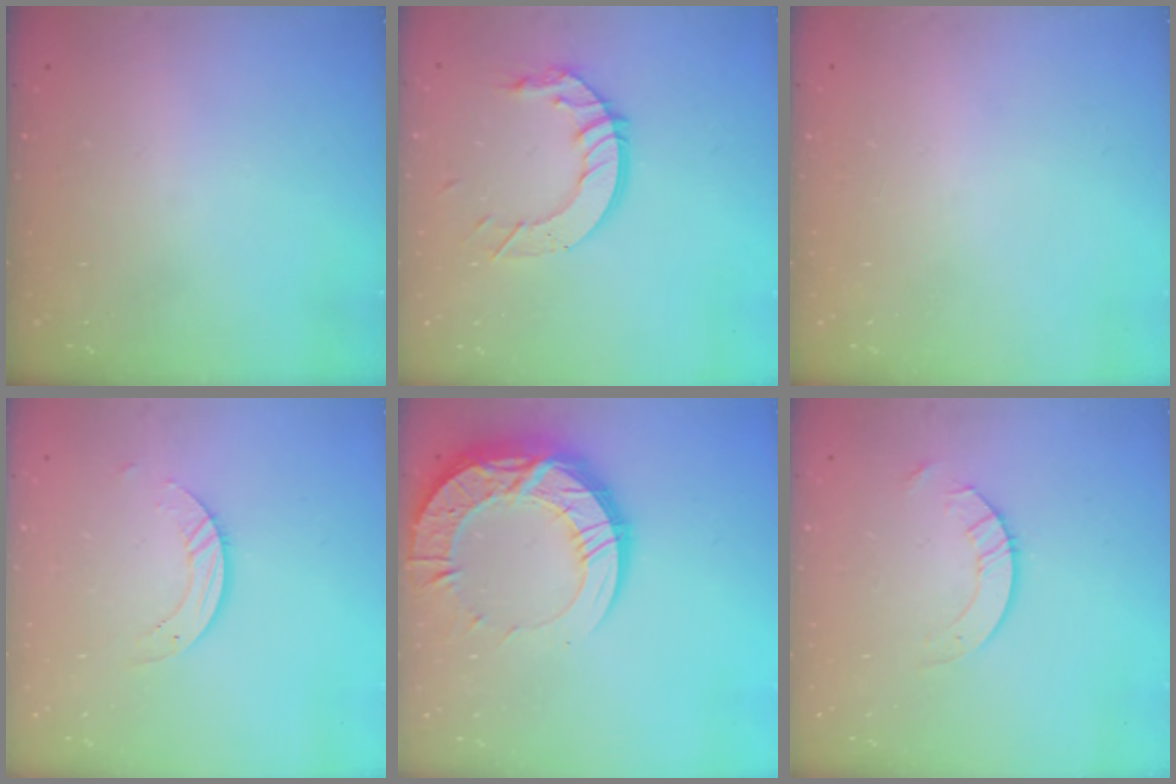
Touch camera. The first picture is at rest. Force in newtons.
{"total": 10.6, "press": 10.5, "slide": 1.0}
{"total": 0.0}
{"total": 4.6, "press": 4.6, "slide": 0.5}
{"total": 20.3, "press": 20.2, "slide": 1.7}
{"total": 4.9, "press": 4.9, "slide": 0.5}